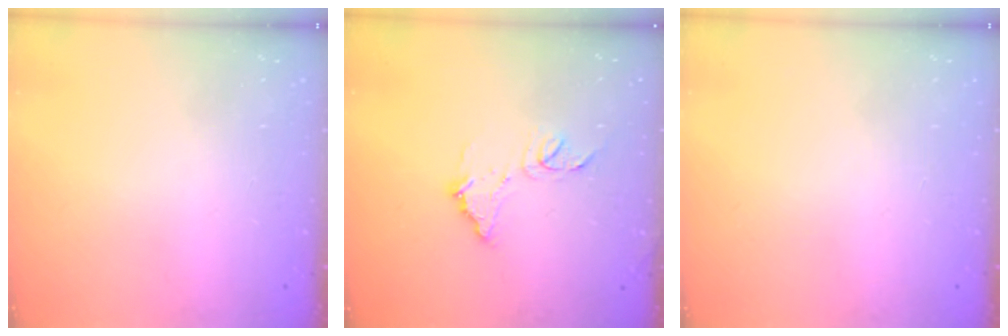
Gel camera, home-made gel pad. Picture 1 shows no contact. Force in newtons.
{"total": 10.1, "press": 10.1, "slide": 0.7}
{"total": 0.0}